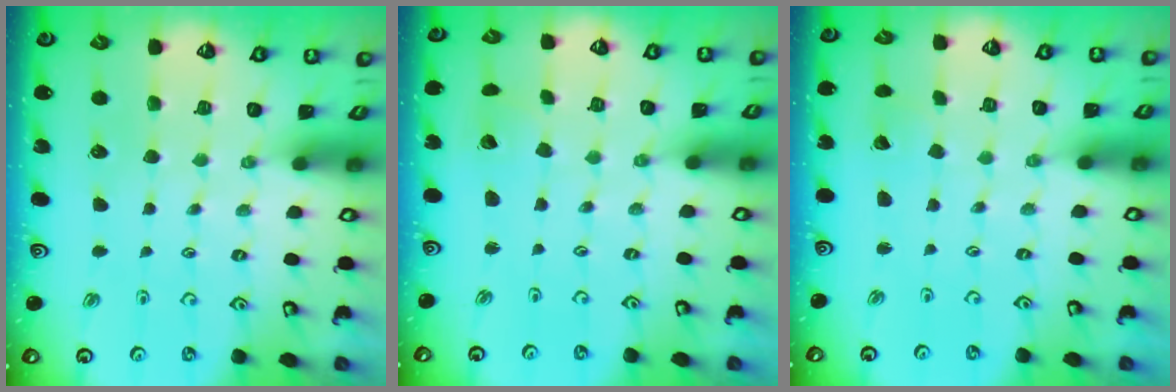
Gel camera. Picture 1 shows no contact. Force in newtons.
{"total": 2.4, "press": 2.4, "slide": 0.2}
{"total": 0.5, "press": 0.5, "slide": 0.0}